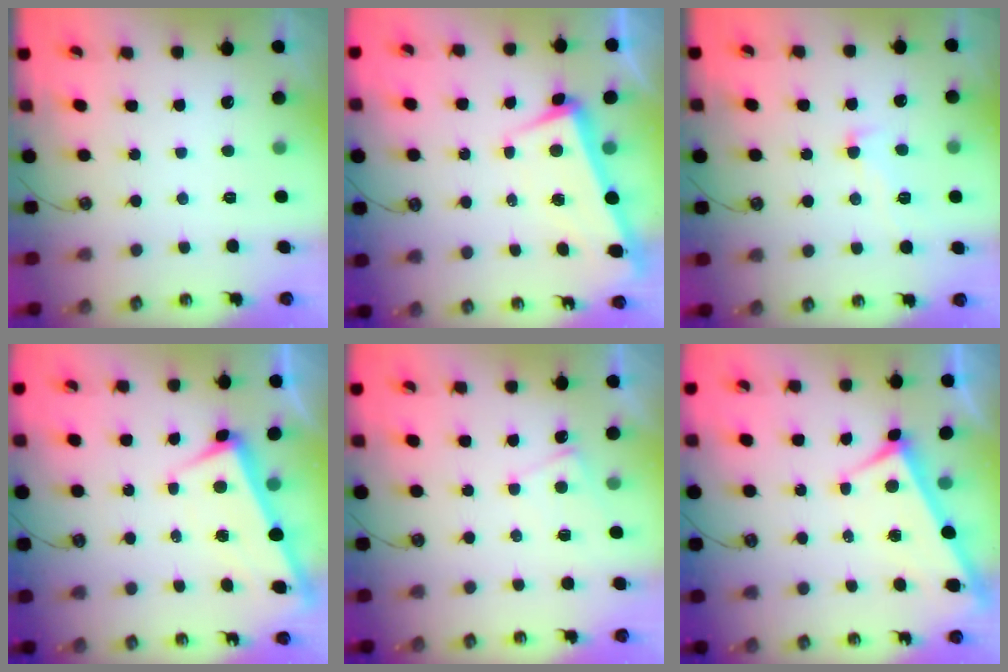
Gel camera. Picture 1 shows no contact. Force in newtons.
{"total": 2.4, "press": 1.6, "slide": 1.8}
{"total": 1.8, "press": 1.6, "slide": 0.8}
{"total": 1.9, "press": 1.8, "slide": 0.6}
{"total": 2.6, "press": 2.6, "slide": 0.3}
{"total": 3.9, "press": 3.9, "slide": 0.4}